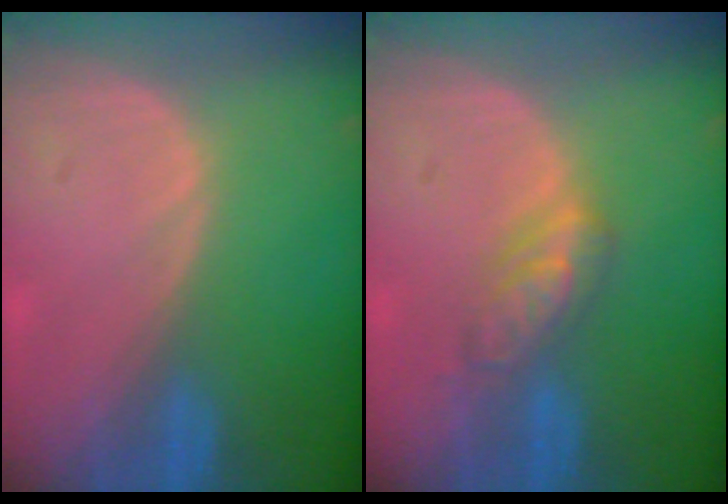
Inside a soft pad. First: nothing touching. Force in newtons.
{"total": 4.7, "press": 4.5, "slide": 1.3}